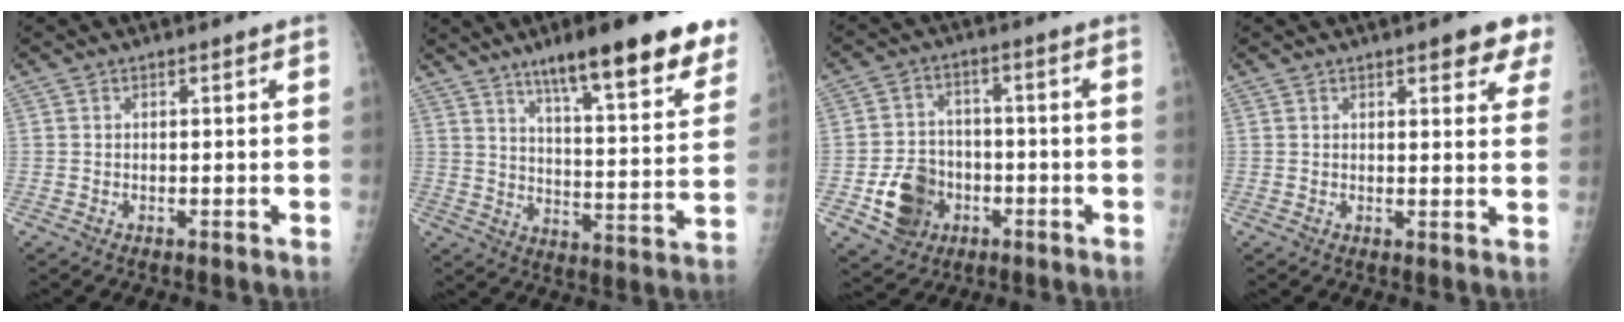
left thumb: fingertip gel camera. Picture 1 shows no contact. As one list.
[{"total": 21.9, "force": [14.6, 4.3, 15.7], "torque": [-0.191, -0.057, 0.215]}, {"total": 10.0, "force": [-3.7, 8.2, 4.3], "torque": [-0.046, 0.019, -0.058]}, {"total": 6.4, "force": [4.0, 2.1, 4.5], "torque": [-0.026, -0.013, 0.041]}]